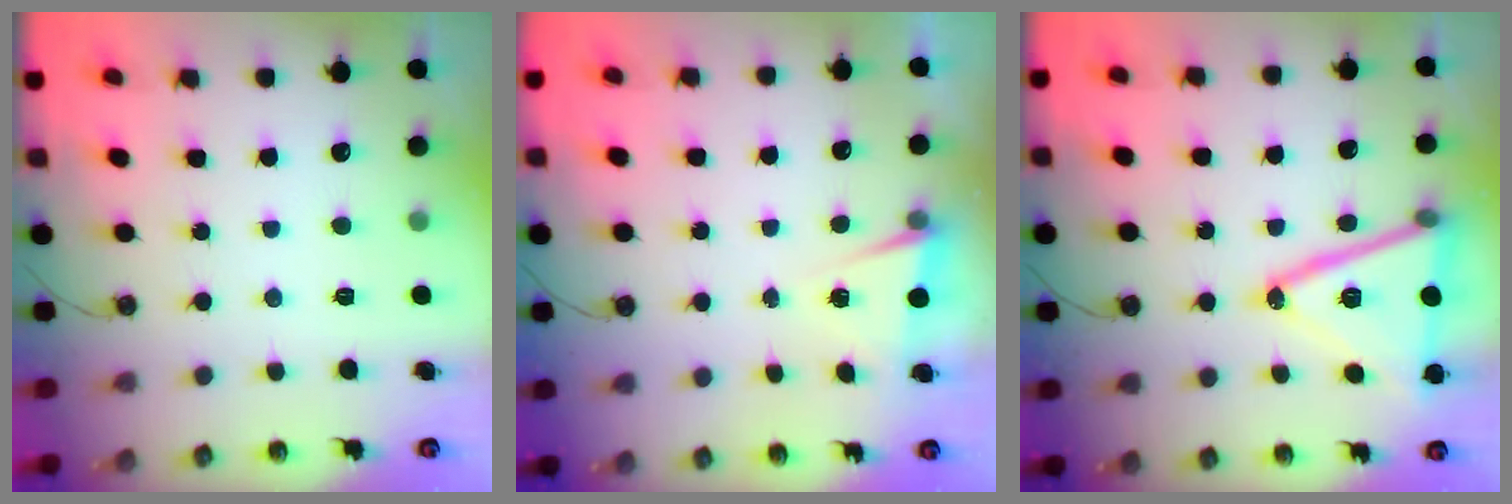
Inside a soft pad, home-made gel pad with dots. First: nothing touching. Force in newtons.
{"total": 2.3, "press": 2.0, "slide": 1.1}
{"total": 19.6, "press": 19.3, "slide": 3.4}